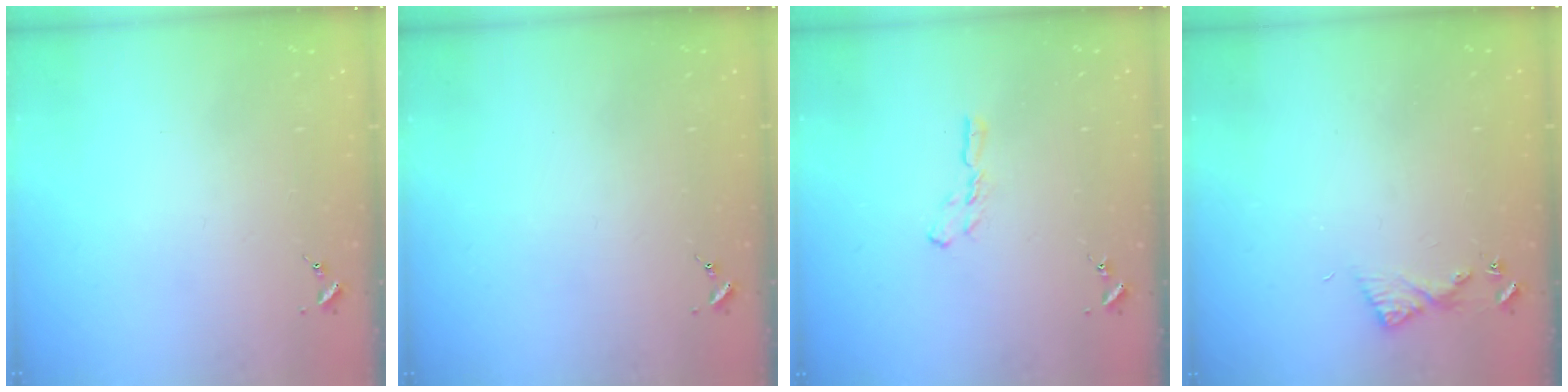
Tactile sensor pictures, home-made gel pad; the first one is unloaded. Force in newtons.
{"total": 0.0}
{"total": 5.6, "press": 5.5, "slide": 0.4}
{"total": 6.1, "press": 6.1, "slide": 0.6}